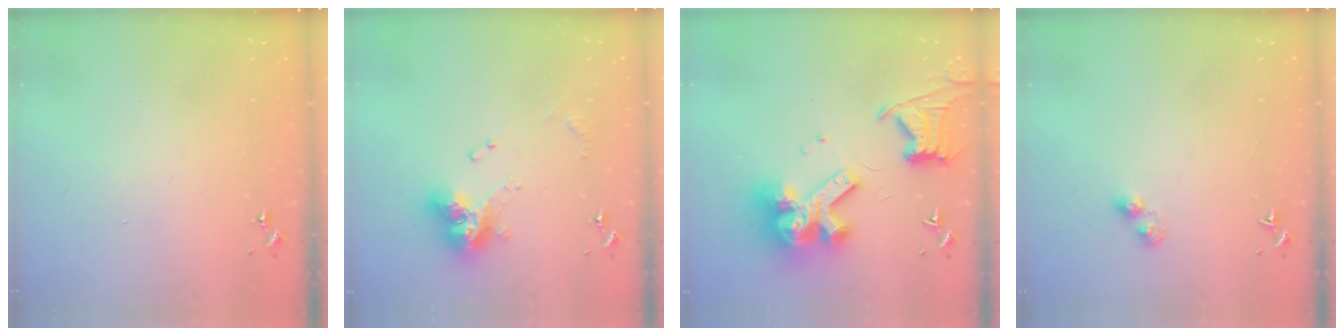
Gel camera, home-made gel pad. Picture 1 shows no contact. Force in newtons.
{"total": 12.9, "press": 12.9, "slide": 0.9}
{"total": 21.3, "press": 21.1, "slide": 2.6}
{"total": 3.3, "press": 3.3, "slide": 0.4}